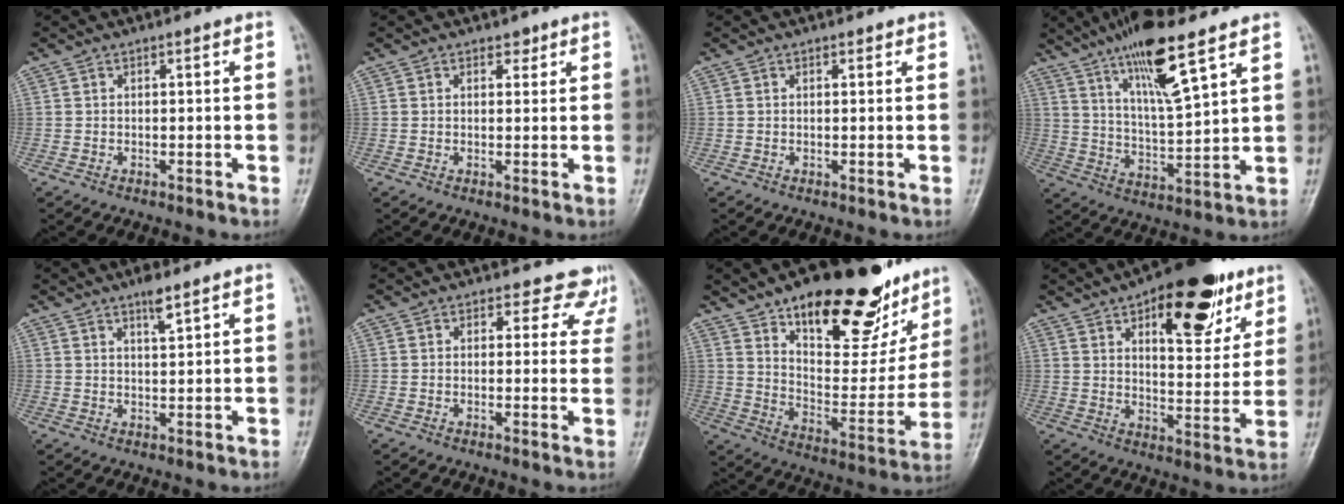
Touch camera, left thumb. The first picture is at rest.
{"total": 1.7, "force": [1.1, 1.1, 0.6], "torque": [0.007, -0.005, 0.011]}
{"total": 0.9, "force": [0.5, 0.6, 0.3], "torque": [0.003, -0.002, 0.003]}
{"total": 14.6, "force": [9.0, 2.9, 11.1], "torque": [-0.192, -0.044, 0.167]}
{"total": 3.4, "force": [2.4, 0.7, 2.4], "torque": [-0.038, -0.011, 0.041]}
{"total": 6.4, "force": [5.1, 3.7, 0.6], "torque": [0.040, -0.023, 0.037]}
{"total": 28.3, "force": [18.5, 12.1, 17.5], "torque": [-0.197, -0.071, 0.282]}
{"total": 19.6, "force": [10.6, 8.6, 14.0], "torque": [-0.145, -0.039, 0.154]}